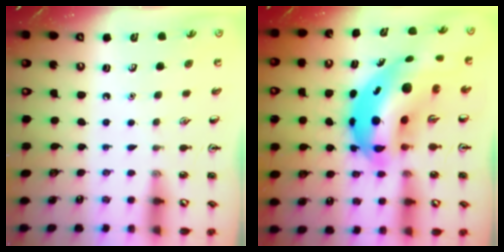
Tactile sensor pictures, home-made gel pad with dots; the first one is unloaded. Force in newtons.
{"total": 16.0, "press": 15.4, "slide": 4.3}